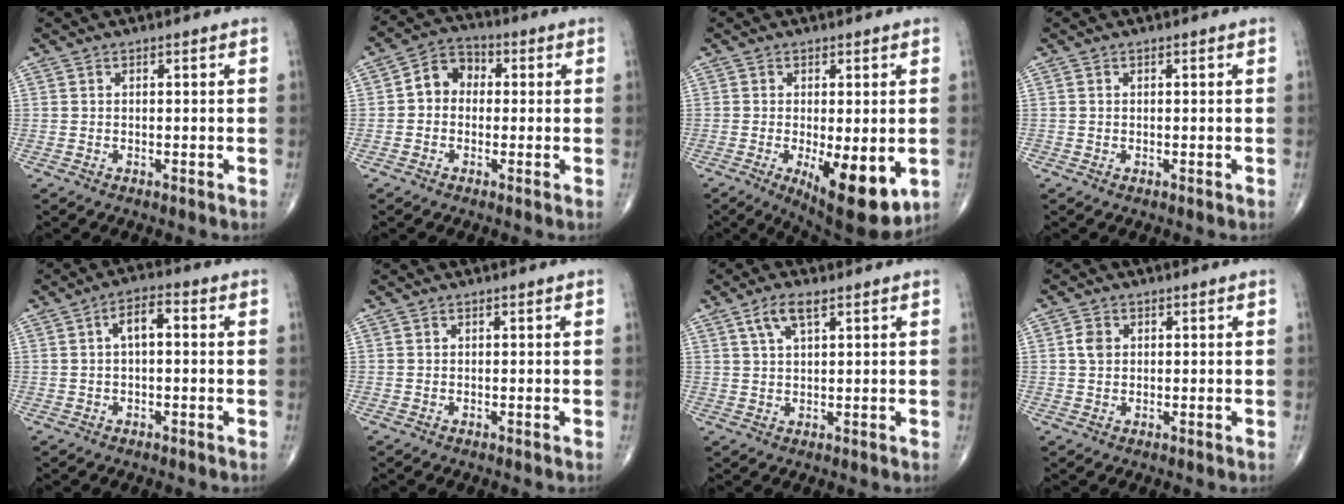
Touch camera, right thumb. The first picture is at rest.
{"total": 6.3, "force": [0.0, 5.2, 3.5], "torque": [-0.036, 0.025, -0.015]}
{"total": 12.9, "force": [-3.5, 4.6, 11.5], "torque": [-0.160, -0.025, -0.040]}
{"total": 0.0}
{"total": 4.9, "force": [0.7, 2.3, 4.3], "torque": [-0.068, 0.018, 0.005]}
{"total": 0.0}
{"total": 4.7, "force": [2.5, 1.7, 3.5], "torque": [-0.070, 0.001, 0.052]}
{"total": 2.6, "force": [0.6, 2.1, 1.5], "torque": [-0.022, 0.000, 0.010]}